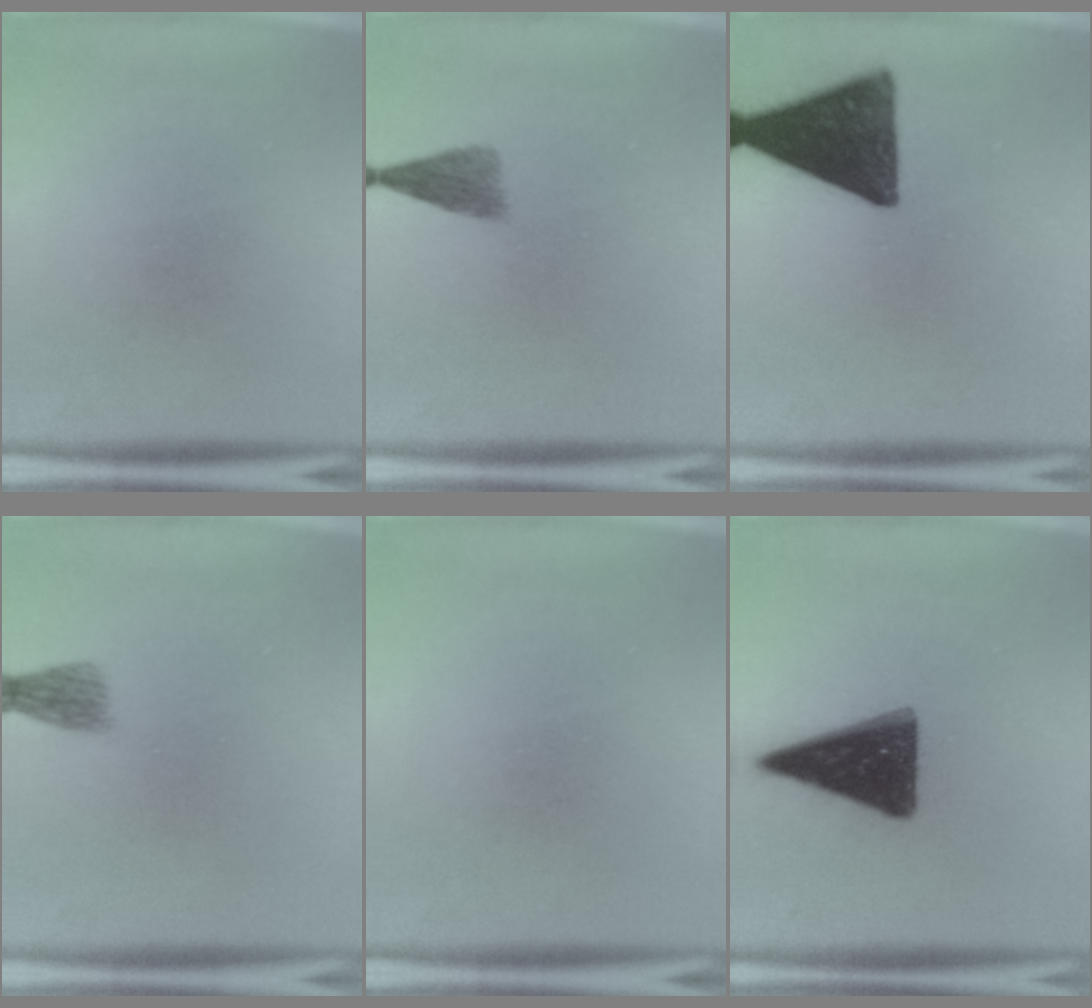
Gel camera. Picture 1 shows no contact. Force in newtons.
{"total": 2.9}
{"total": 14.7}
{"total": 2.4}
{"total": 0.0}
{"total": 15.2}